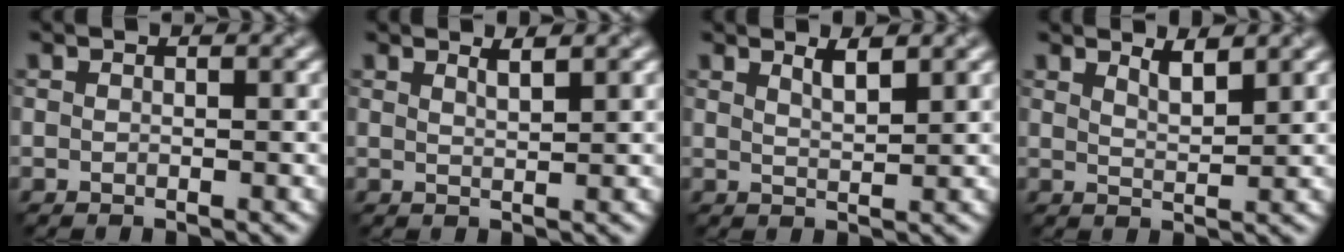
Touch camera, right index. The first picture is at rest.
{"total": 0.8, "force": [0.8, 0.0, 0.2], "torque": [-0.002, 0.008, 0.016]}
{"total": 1.1, "force": [0.9, 0.1, 0.6], "torque": [-0.010, 0.004, 0.023]}
{"total": 1.4, "force": [1.3, 0.0, 0.5], "torque": [-0.009, 0.003, 0.031]}